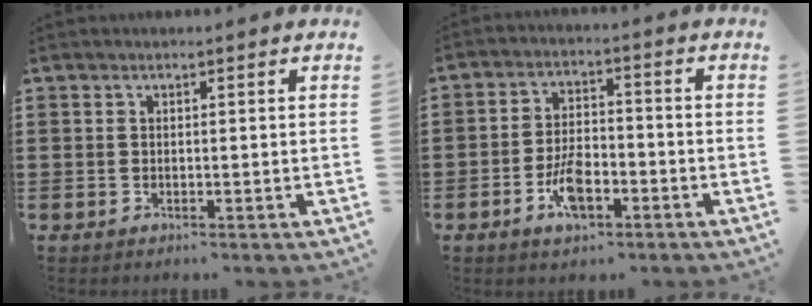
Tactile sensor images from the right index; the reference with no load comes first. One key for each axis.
{"total": 6.3, "fx": -2.7, "fy": 3.0, "fz": 4.8, "tx": -0.104, "ty": 0.003, "tz": -0.053}